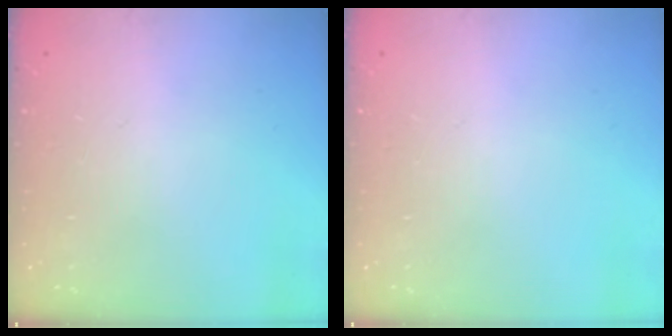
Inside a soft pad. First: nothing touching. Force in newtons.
{"total": 0.0}